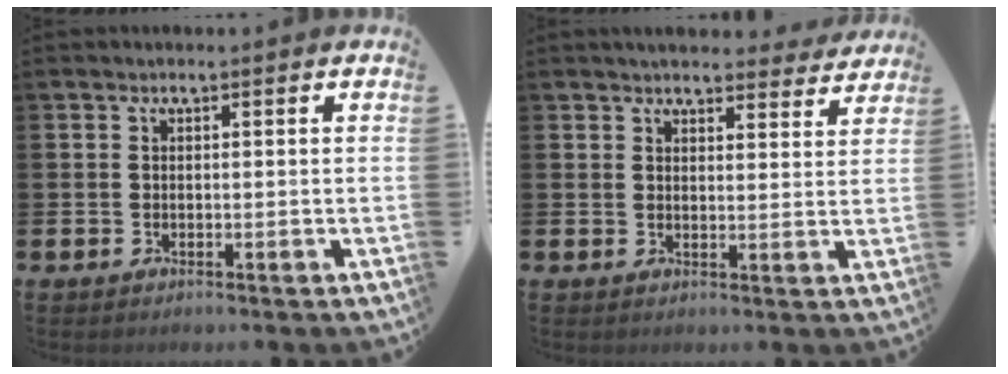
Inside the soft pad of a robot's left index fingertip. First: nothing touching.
{"total": 4.4, "force": [4.3, 0.8, 0.4], "torque": [-0.008, -0.025, 0.075]}